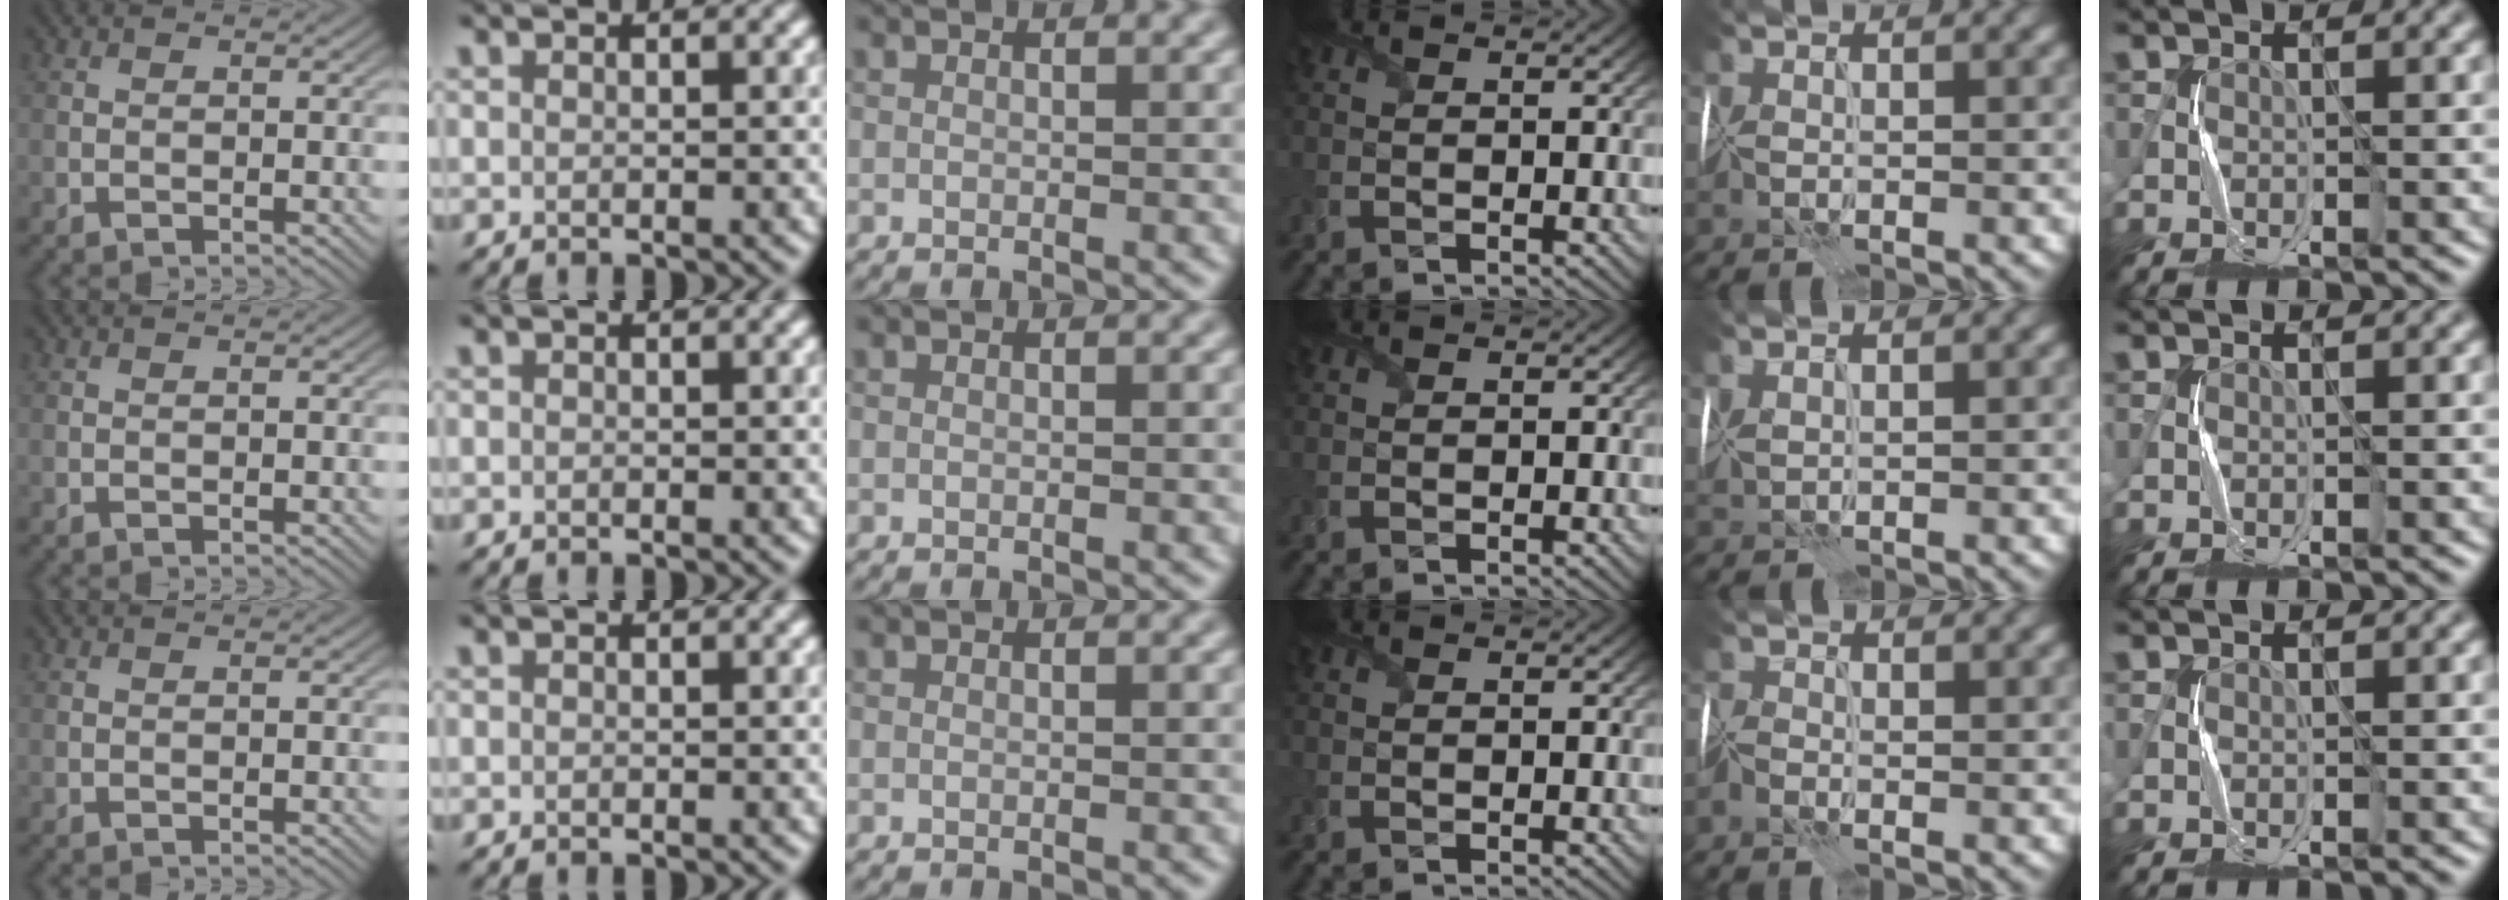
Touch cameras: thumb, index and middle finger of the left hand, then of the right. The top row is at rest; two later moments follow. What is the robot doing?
{"motion": "wrap", "object": "cellophane"}